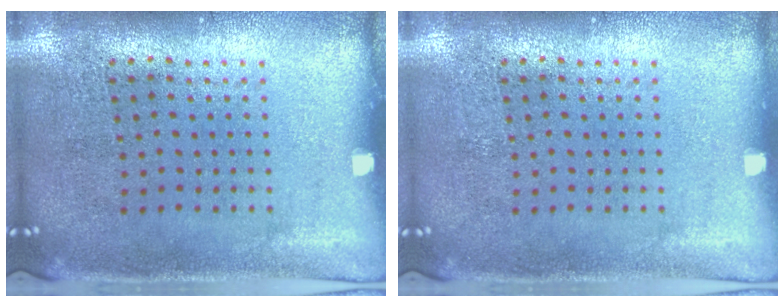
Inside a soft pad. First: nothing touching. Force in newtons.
{"total": 0.0}